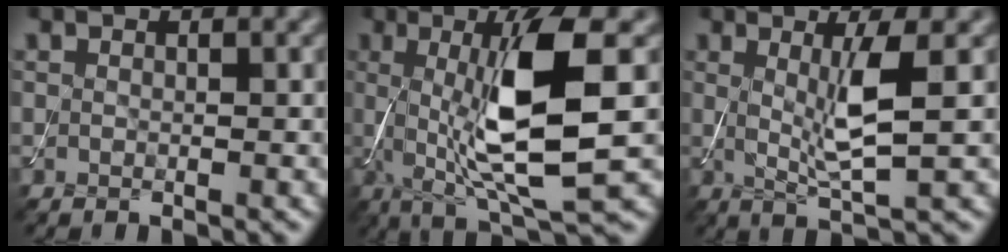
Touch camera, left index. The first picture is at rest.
{"total": 10.2, "force": [0.3, 2.1, 9.9], "torque": [-0.163, -0.005, 0.015]}
{"total": 4.4, "force": [0.7, 0.7, 4.3], "torque": [-0.081, -0.012, 0.017]}